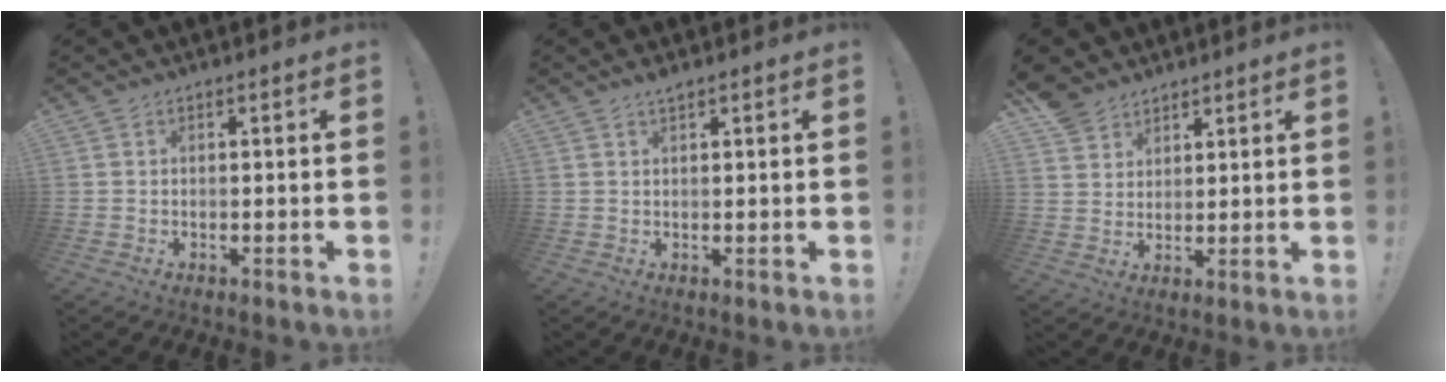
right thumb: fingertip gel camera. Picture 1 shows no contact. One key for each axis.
{"total": 1.6, "fx": 1.4, "fy": 0.1, "fz": 0.8, "tx": -0.012, "ty": -0.006, "tz": 0.024}
{"total": 6.6, "fx": 5.0, "fy": 4.3, "fz": 0.6, "tx": -0.009, "ty": -0.040, "tz": 0.100}